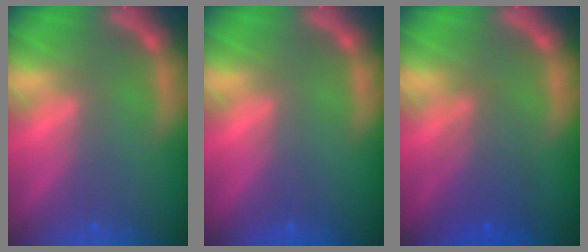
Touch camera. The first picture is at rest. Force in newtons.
{"total": 0.0}
{"total": 4.0}